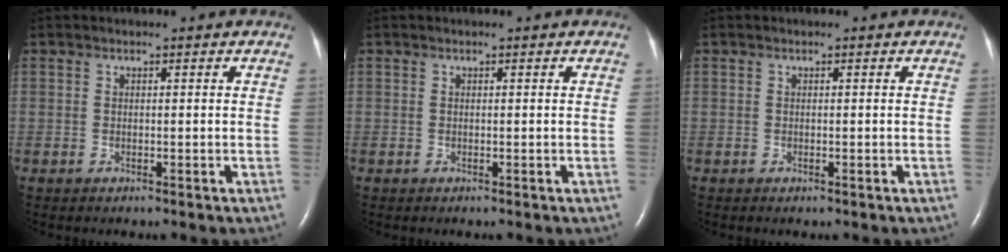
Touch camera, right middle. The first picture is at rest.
{"total": 0.0}
{"total": 0.0}